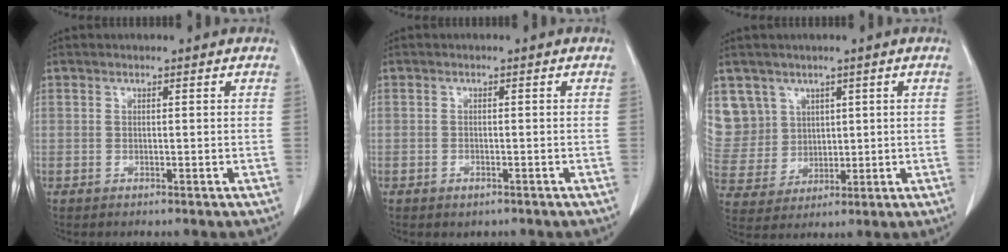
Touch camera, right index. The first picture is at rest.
{"total": 1.2, "force": [-0.7, 0.7, 0.6], "torque": [-0.012, 0.000, -0.005]}
{"total": 10.4, "force": [5.0, 9.0, 0.5], "torque": [-0.028, 0.034, 0.124]}